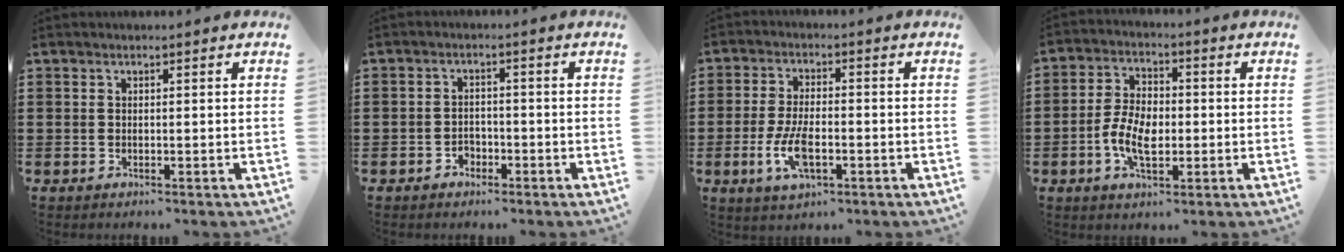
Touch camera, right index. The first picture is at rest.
{"total": 2.0, "force": [-1.4, 1.3, 0.5], "torque": [-0.016, -0.002, -0.031]}
{"total": 6.7, "force": [-2.2, 2.7, 5.7], "torque": [-0.129, -0.007, -0.043]}
{"total": 7.0, "force": [-1.7, 3.8, 5.6], "torque": [-0.126, 0.004, -0.036]}